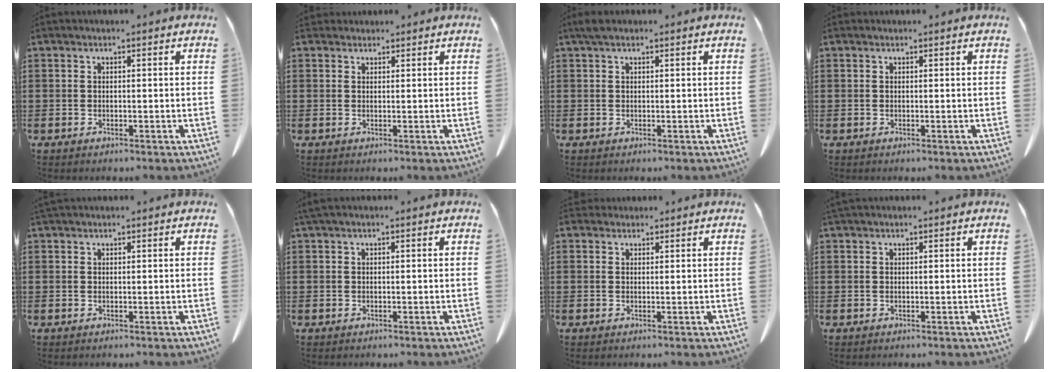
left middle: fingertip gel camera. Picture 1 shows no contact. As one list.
[{"total": 1.3, "force": [1.2, 0.6, 0.1], "torque": [-0.005, 0.001, 0.025]}, {"total": 1.3, "force": [0.8, 0.6, 0.8], "torque": [-0.019, 0.003, 0.015]}, {"total": 0.0}, {"total": 1.0, "force": [0.9, 0.3, 0.2], "torque": [-0.008, -0.001, 0.019]}, {"total": 0.6, "force": [0.4, 0.2, 0.4], "torque": [-0.011, 0.000, 0.008]}, {"total": 1.4, "force": [1.3, 0.6, 0.0], "torque": [-0.005, 0.001, 0.027]}, {"total": 0.7, "force": [0.6, 0.2, 0.2], "torque": [-0.006, 0.000, 0.012]}]